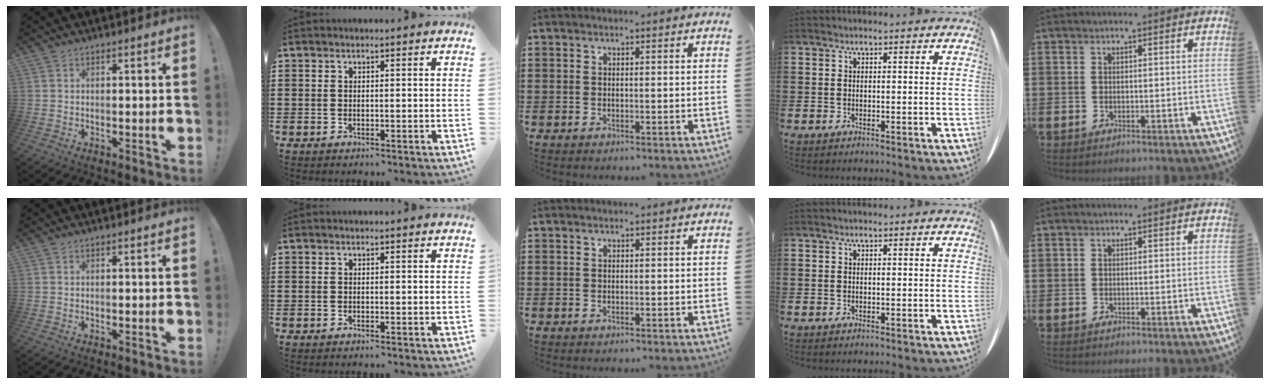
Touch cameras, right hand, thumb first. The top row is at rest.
{}